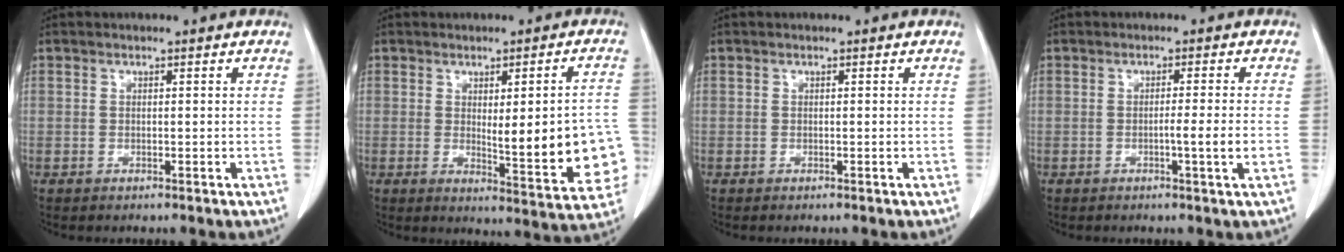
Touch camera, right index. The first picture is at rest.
{"total": 13.9, "force": [-1.3, 3.1, 13.5], "torque": [-0.132, -0.001, -0.007]}
{"total": 0.0}
{"total": 3.3, "force": [-0.9, -0.8, 3.1], "torque": [-0.048, -0.004, -0.014]}